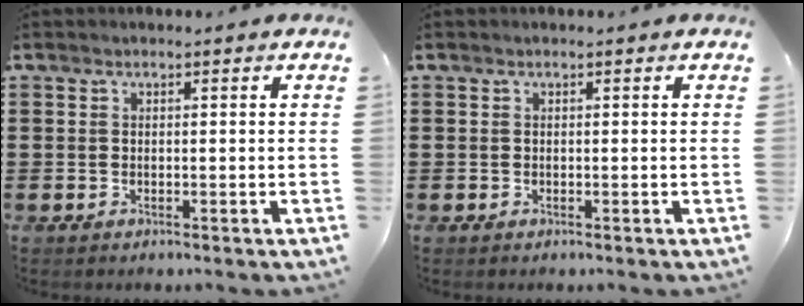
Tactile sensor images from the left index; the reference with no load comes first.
{"total": 0.0}